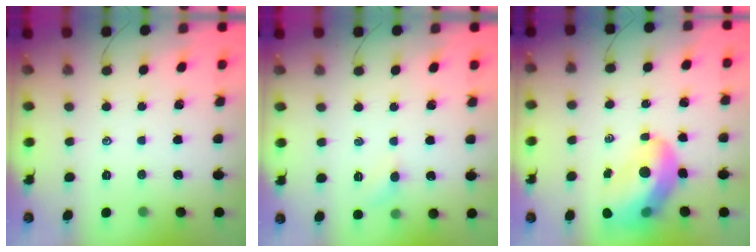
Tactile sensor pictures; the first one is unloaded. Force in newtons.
{"total": 4.6, "press": 4.4, "slide": 1.3}
{"total": 13.9, "press": 13.4, "slide": 3.6}